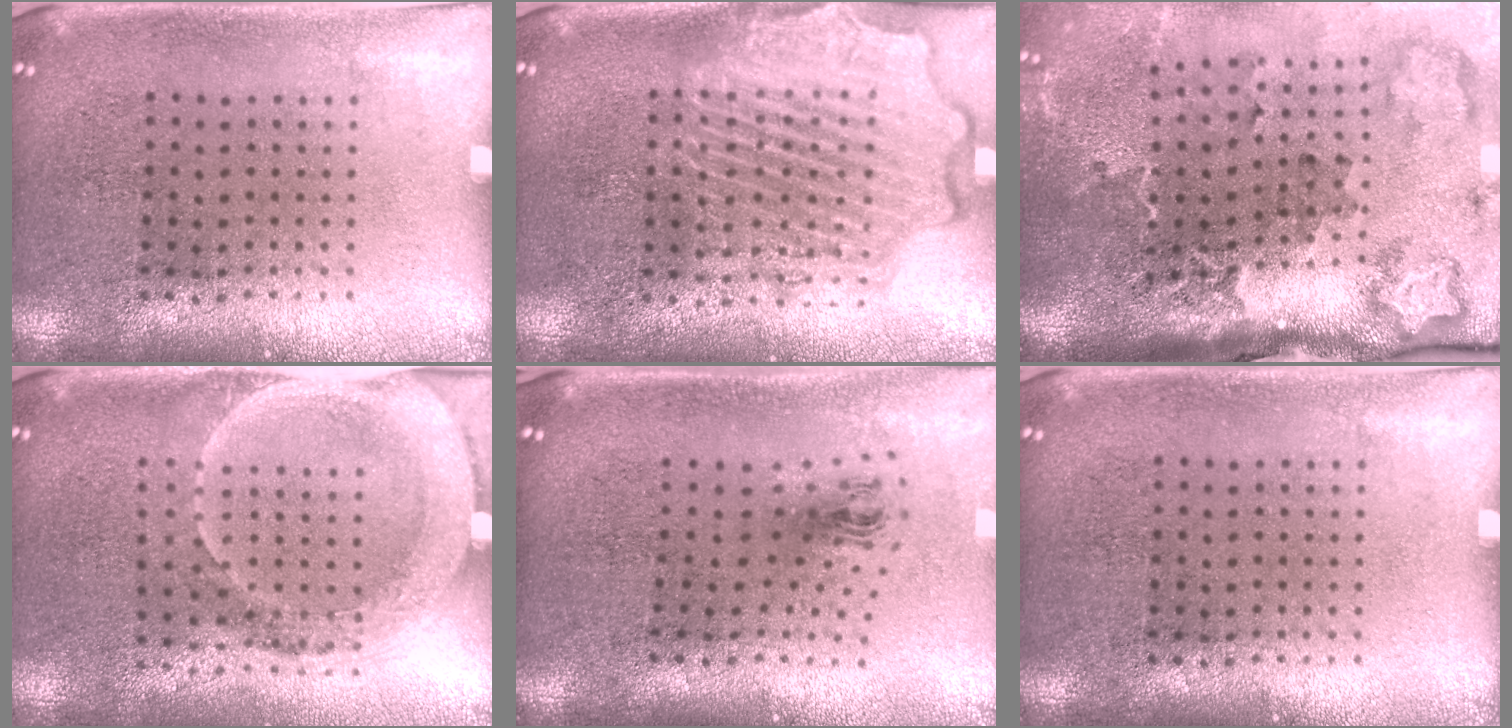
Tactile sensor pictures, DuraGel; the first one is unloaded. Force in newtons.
{"total": 4.5, "press": 4.5, "slide": 0.6}
{"total": 3.0, "press": 2.2, "slide": 2.0}
{"total": 1.8, "press": 1.6, "slide": 0.8}
{"total": 1.0, "press": 0.5, "slide": 0.9}
{"total": 0.0}